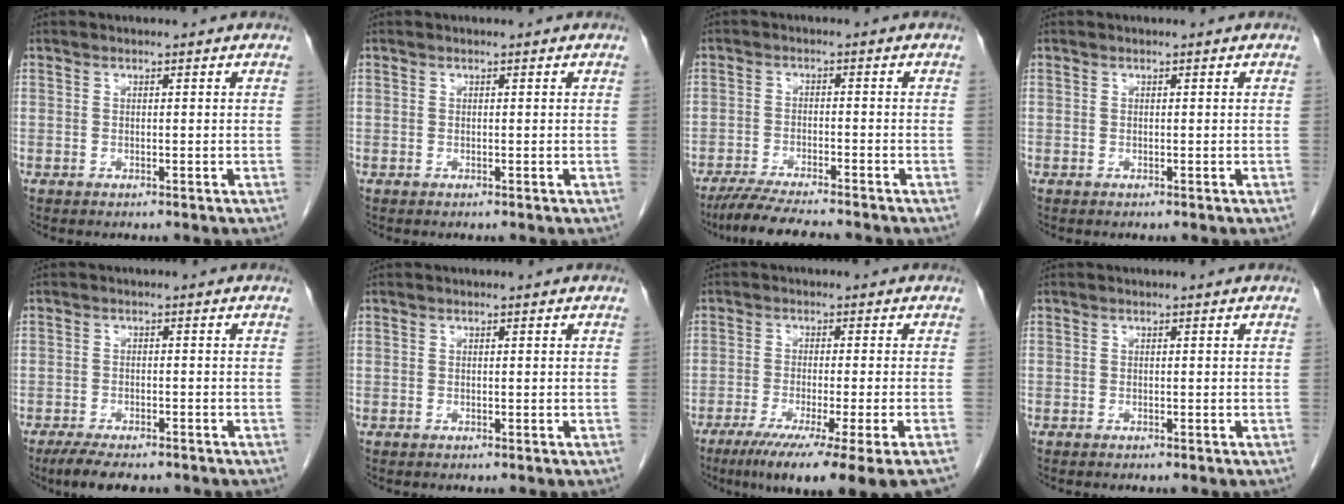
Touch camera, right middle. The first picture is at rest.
{"total": 0.0}
{"total": 8.5, "force": [-7.5, 0.4, 4.1], "torque": [-0.068, -0.024, -0.122]}
{"total": 0.0}
{"total": 6.6, "force": [-5.3, 2.0, 3.4], "torque": [-0.054, -0.011, -0.080]}
{"total": 0.0}
{"total": 14.2, "force": [-10.0, -1.3, 10.0], "torque": [-0.121, -0.045, -0.152]}
{"total": 0.5, "force": [-0.5, 0.0, 0.2], "torque": [-0.011, -0.003, -0.007]}